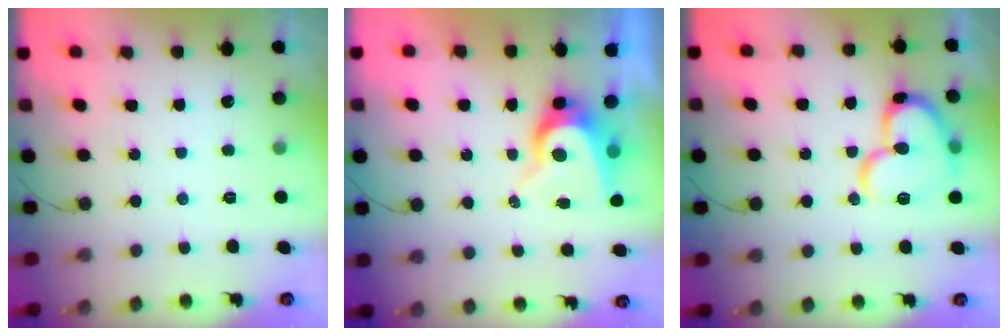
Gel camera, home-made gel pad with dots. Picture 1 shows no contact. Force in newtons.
{"total": 7.9, "press": 7.9, "slide": 0.7}
{"total": 16.2, "press": 16.1, "slide": 1.7}